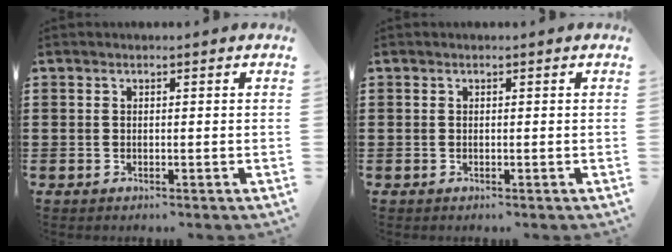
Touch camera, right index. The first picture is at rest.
{"total": 0.0}